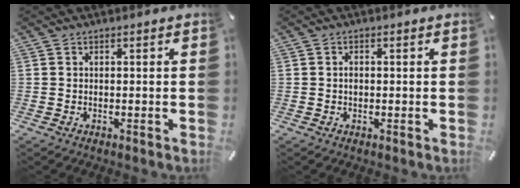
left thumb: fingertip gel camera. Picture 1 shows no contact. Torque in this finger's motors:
{"motor_torque": [0.04, 0.08, 0.07, 0.04, -0.02]}